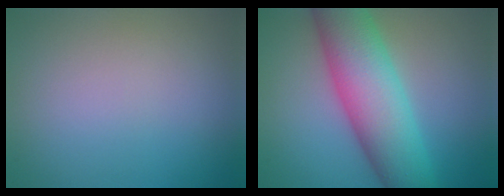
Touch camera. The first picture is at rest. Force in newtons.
{"total": 9.9, "press": 9.9, "slide": 0.1}